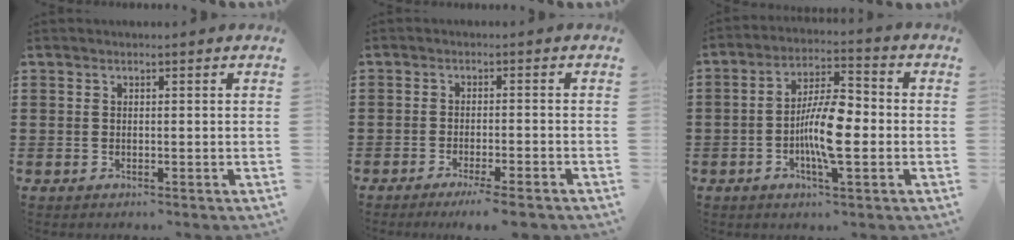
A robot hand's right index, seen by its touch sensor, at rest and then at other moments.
{"total": 3.1, "force": [-2.5, -0.3, 1.8], "torque": [-0.027, -0.004, -0.045]}
{"total": 8.7, "force": [-1.9, 2.3, 8.2], "torque": [-0.160, -0.002, -0.039]}